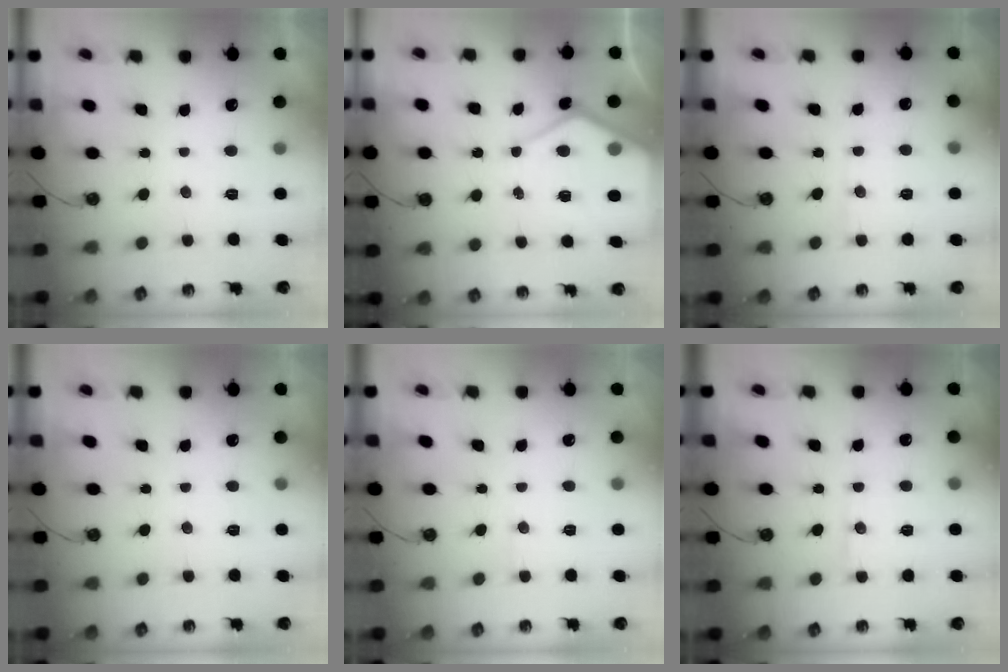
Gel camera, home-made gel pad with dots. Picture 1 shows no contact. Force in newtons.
{"total": 10.9, "press": 10.9, "slide": 0.8}
{"total": 5.0, "press": 5.0, "slide": 0.6}
{"total": 3.5, "press": 3.4, "slide": 0.6}
{"total": 4.0, "press": 3.9, "slide": 0.6}
{"total": 6.2, "press": 6.2, "slide": 0.4}